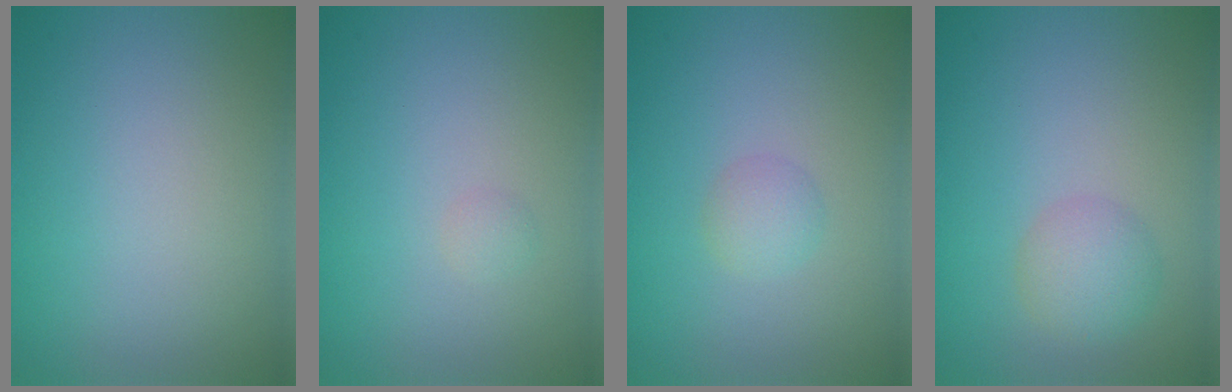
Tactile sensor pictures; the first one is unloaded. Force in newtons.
{"total": 0.6, "press": 0.6, "slide": 0.1}
{"total": 1.5, "press": 1.5, "slide": 0.1}
{"total": 2.5, "press": 2.5, "slide": 0.1}